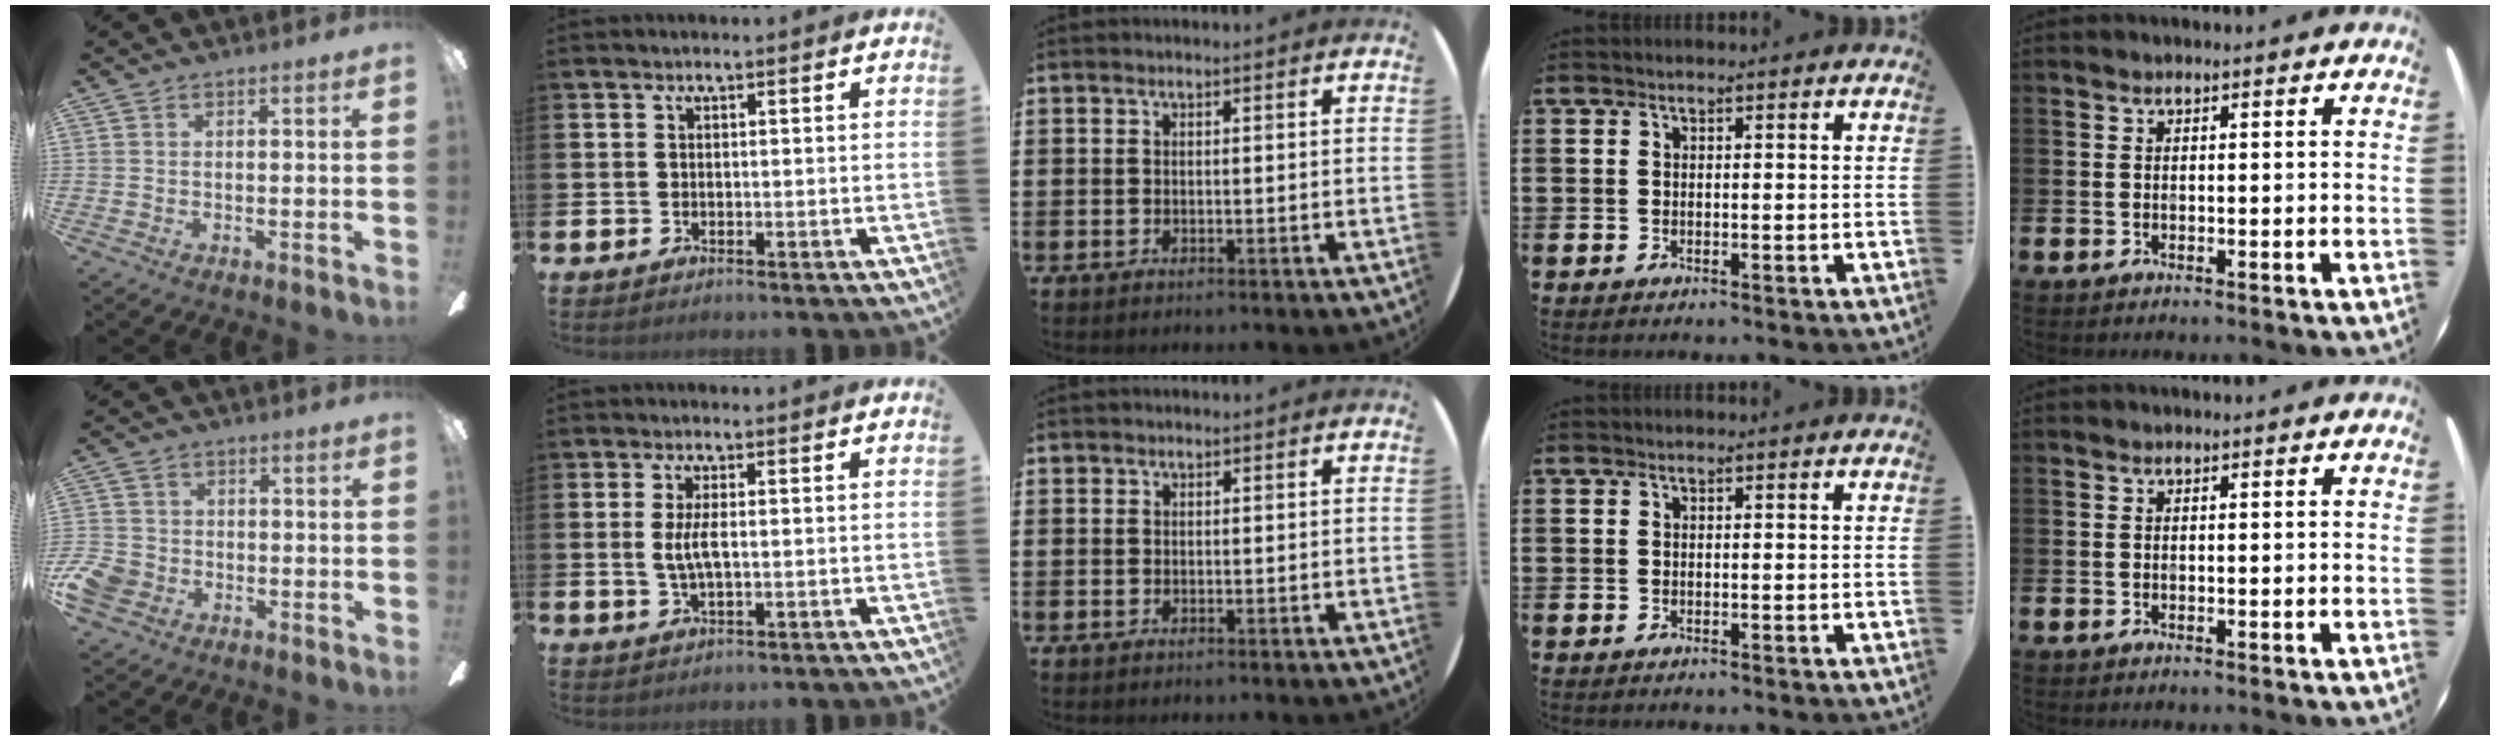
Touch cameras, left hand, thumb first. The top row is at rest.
{"thumb": {"total": 6.8, "force": [-2.7, 5.4, 3.0], "torque": [-0.081, 0.018, -0.051]}, "index": {"total": 3.2, "force": [0.2, 1.1, 3.0], "torque": [-0.071, 0.003, 0.001]}}